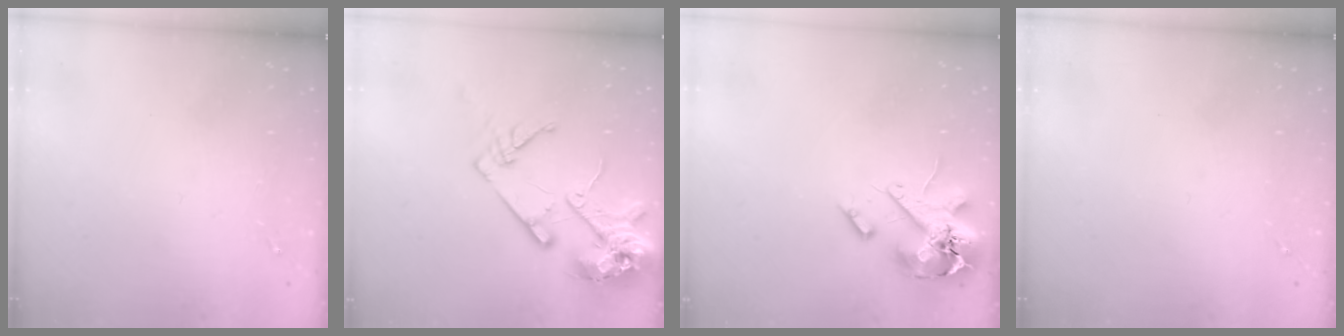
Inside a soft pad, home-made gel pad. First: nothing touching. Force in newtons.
{"total": 17.0, "press": 16.8, "slide": 2.4}
{"total": 16.0, "press": 15.8, "slide": 2.6}
{"total": 0.0}